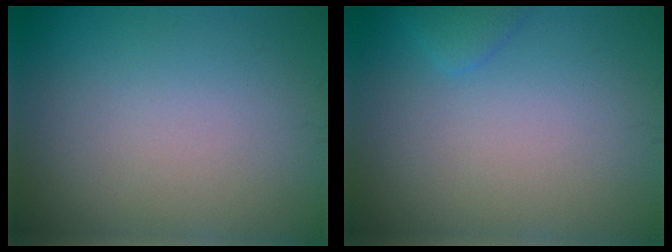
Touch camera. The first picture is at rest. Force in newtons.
{"total": 1.3, "press": 1.3, "slide": 0.1}